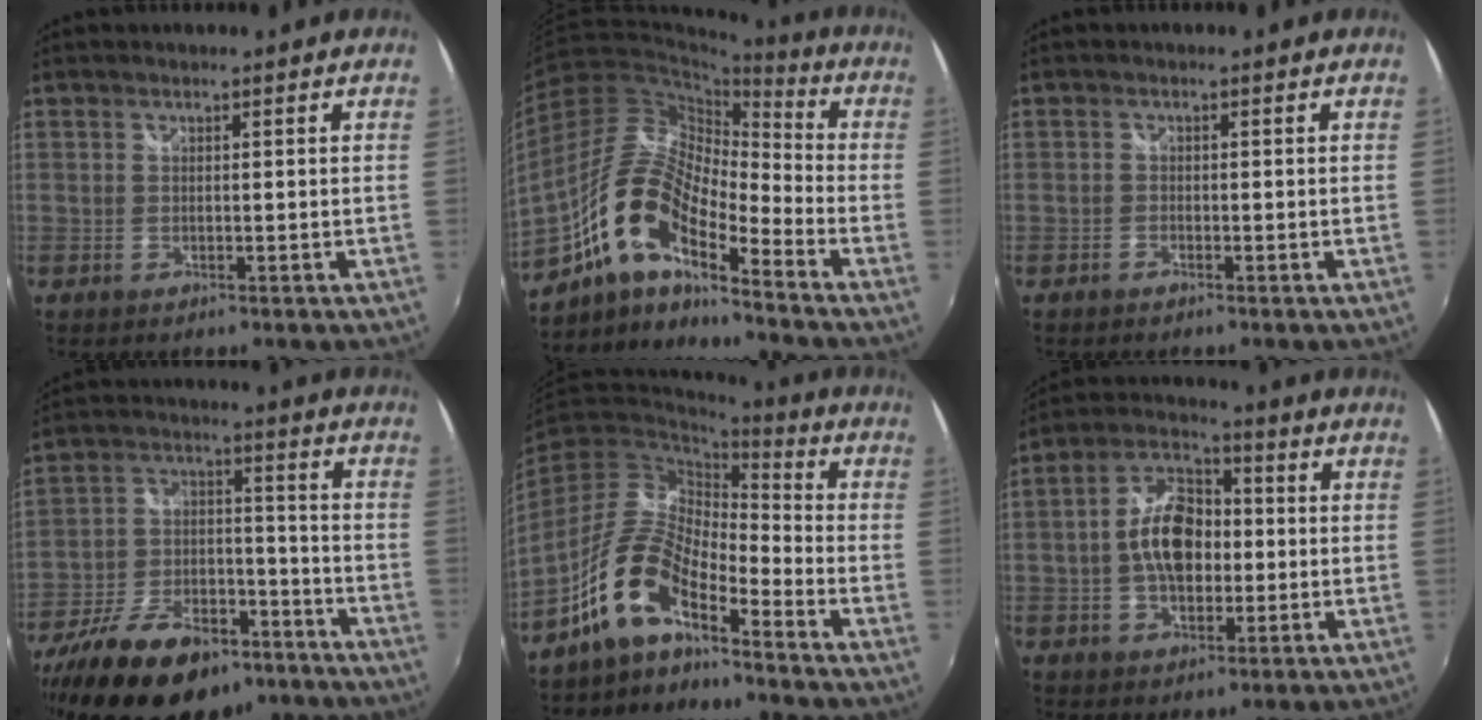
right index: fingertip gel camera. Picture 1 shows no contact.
{"total": 14.6, "force": [-8.3, 4.6, 11.1], "torque": [-0.208, 0.012, -0.172]}
{"total": 0.9, "force": [-0.8, 0.4, 0.3], "torque": [-0.008, 0.000, -0.016]}
{"total": 25.0, "force": [-16.8, 12.9, 13.2], "torque": [-0.267, 0.005, -0.253]}
{"total": 10.4, "force": [-7.7, 3.3, 6.3], "torque": [-0.135, 0.023, -0.154]}
{"total": 11.2, "force": [-0.9, 6.9, 8.8], "torque": [-0.170, 0.022, -0.018]}